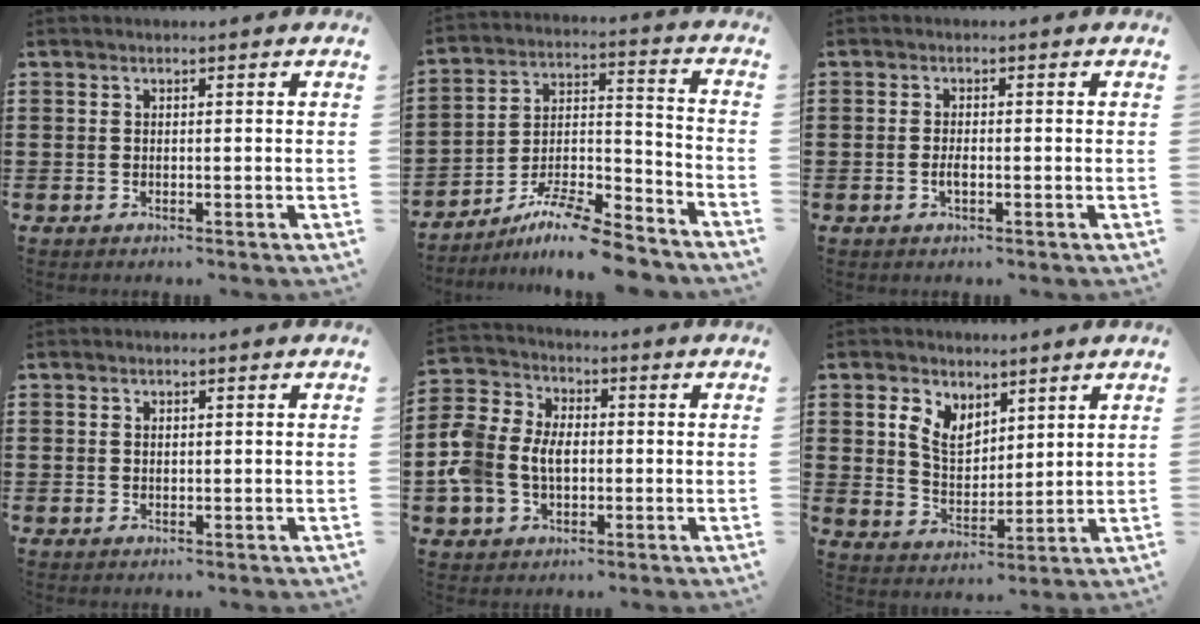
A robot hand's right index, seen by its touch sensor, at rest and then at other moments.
{"total": 9.7, "force": [-8.6, 1.4, 4.4], "torque": [-0.072, 0.023, -0.168]}
{"total": 1.6, "force": [-0.5, 0.5, 1.4], "torque": [-0.027, -0.001, -0.008]}
{"total": 0.7, "force": [0.3, 0.5, 0.4], "torque": [-0.008, 0.003, 0.006]}
{"total": 7.7, "force": [-1.0, 6.1, 4.6], "torque": [-0.135, 0.002, -0.026]}
{"total": 5.8, "force": [3.5, 3.7, 2.8], "torque": [-0.072, 0.008, 0.066]}